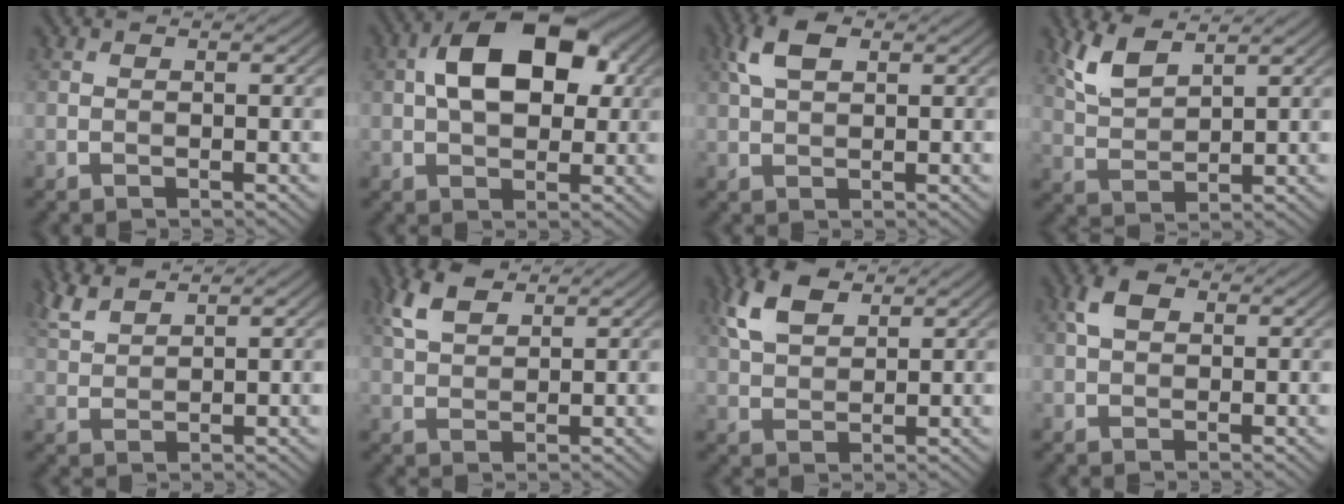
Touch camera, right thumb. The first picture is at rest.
{"total": 11.0, "force": [2.3, 6.5, 8.6], "torque": [-0.147, 0.017, 0.028]}
{"total": 4.8, "force": [1.9, 2.4, 3.6], "torque": [-0.088, 0.012, 0.036]}
{"total": 5.5, "force": [3.7, 1.9, 3.6], "torque": [-0.096, 0.005, 0.083]}
{"total": 4.2, "force": [3.5, 1.0, 2.1], "torque": [-0.059, 0.009, 0.081]}
{"total": 5.6, "force": [3.3, 2.7, 3.6], "torque": [-0.088, 0.010, 0.067]}
{"total": 6.7, "force": [3.6, 3.5, 4.5], "torque": [-0.109, 0.012, 0.070]}
{"total": 3.4, "force": [1.1, 2.3, 2.3], "torque": [-0.050, 0.010, 0.015]}